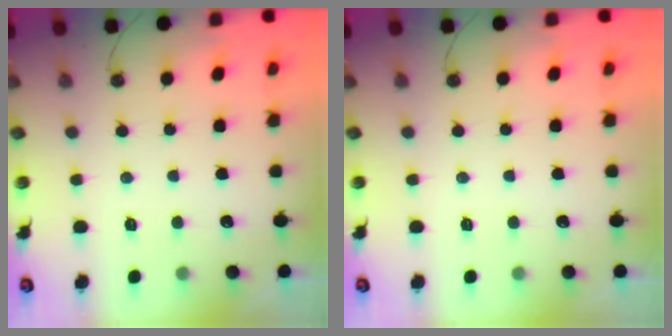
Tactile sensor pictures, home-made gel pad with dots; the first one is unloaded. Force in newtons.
{"total": 0.0}